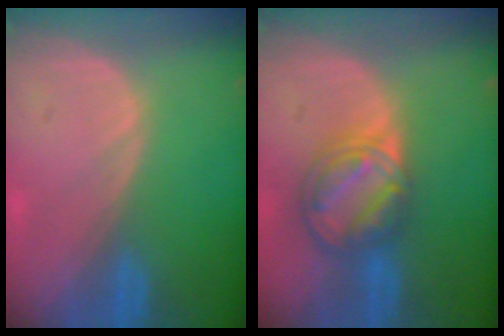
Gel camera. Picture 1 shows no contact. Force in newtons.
{"total": 8.3, "press": 7.1, "slide": 4.3}